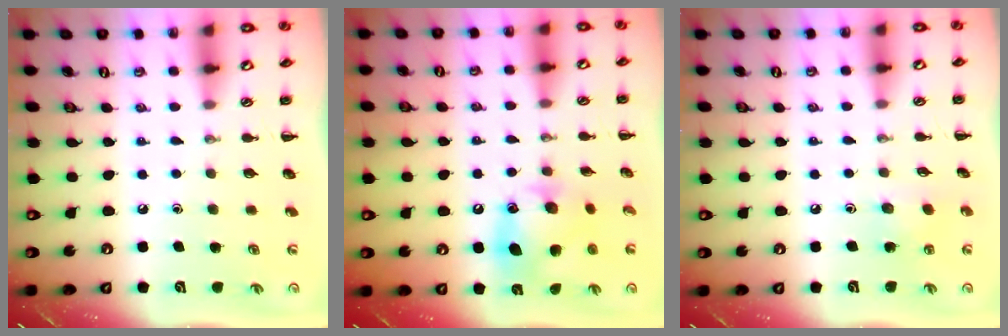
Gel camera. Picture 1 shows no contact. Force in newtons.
{"total": 12.7, "press": 12.5, "slide": 1.8}
{"total": 4.9, "press": 4.7, "slide": 1.3}